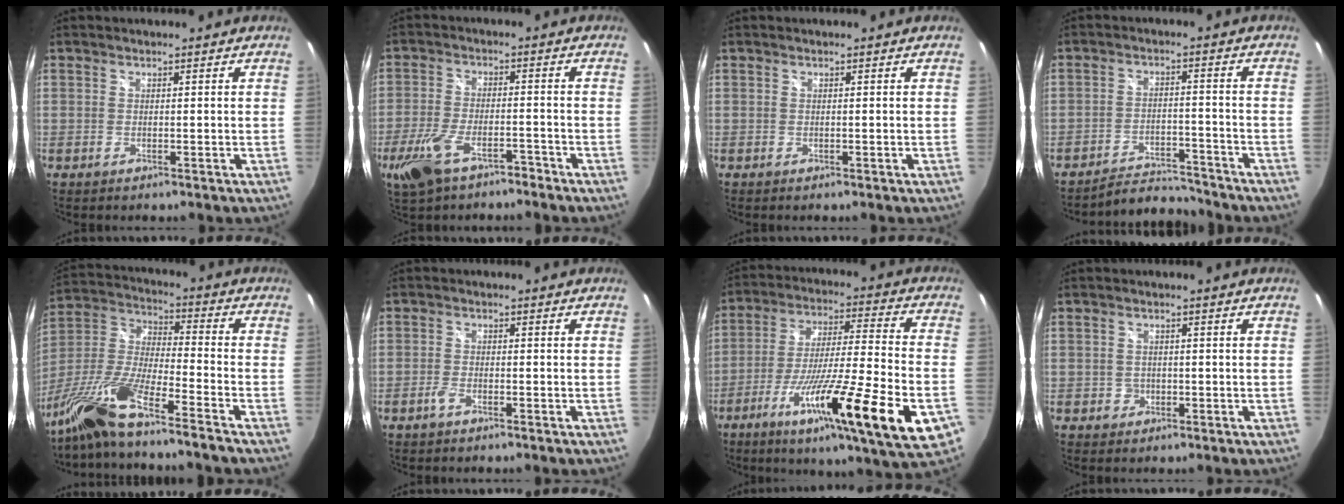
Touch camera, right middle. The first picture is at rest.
{"total": 10.5, "force": [-7.0, 4.5, 6.4], "torque": [-0.153, -0.020, -0.126]}
{"total": 0.0}
{"total": 7.6, "force": [-7.5, 0.8, 0.5], "torque": [-0.034, 0.008, -0.119]}
{"total": 16.2, "force": [-12.2, 0.0, 10.6], "torque": [-0.211, -0.030, -0.242]}
{"total": 2.1, "force": [-1.5, 0.8, 1.2], "torque": [-0.036, 0.000, -0.033]}
{"total": 25.9, "force": [-11.5, 1.9, 23.1], "torque": [-0.382, -0.073, -0.188]}
{"total": 2.0, "force": [-0.6, 1.8, 0.3], "torque": [-0.005, -0.001, -0.008]}